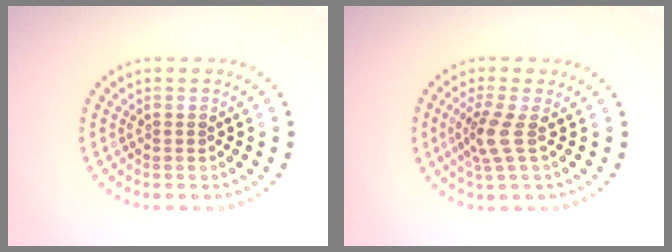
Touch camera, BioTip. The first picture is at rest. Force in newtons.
{"total": 2.5, "press": 1.9, "slide": 1.7}